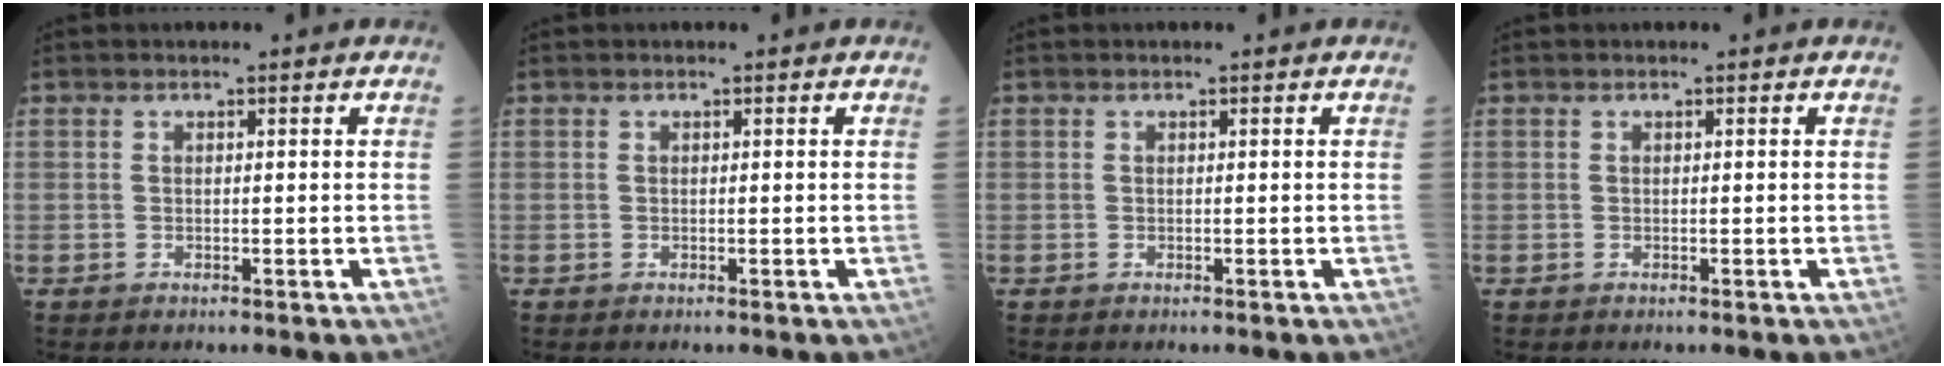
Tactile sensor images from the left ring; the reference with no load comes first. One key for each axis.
{"total": 0.0}
{"total": 0.0}
{"total": 0.0}